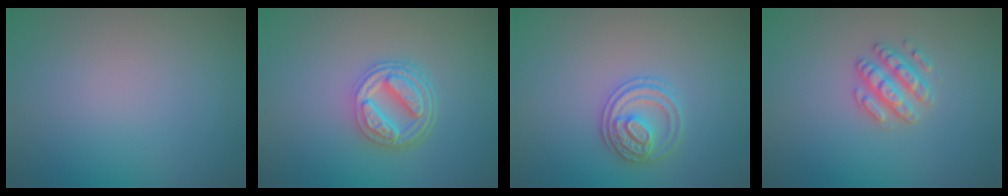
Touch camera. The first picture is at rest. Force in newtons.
{"total": 4.7, "press": 3.6, "slide": 3.1}
{"total": 2.7, "press": 2.6, "slide": 0.5}
{"total": 2.6, "press": 2.6, "slide": 0.3}